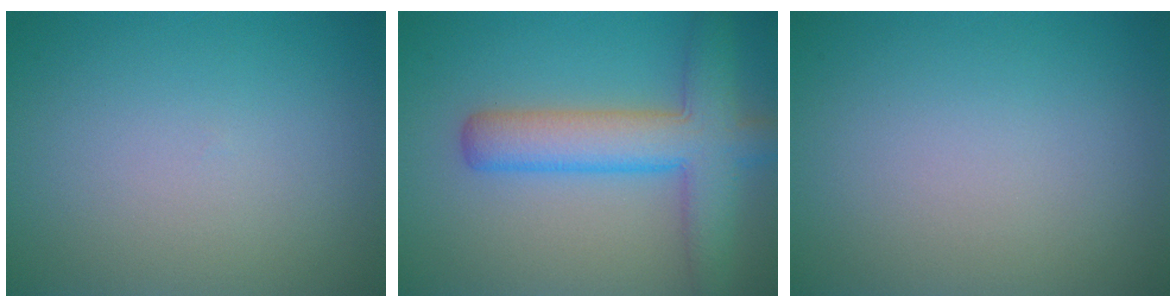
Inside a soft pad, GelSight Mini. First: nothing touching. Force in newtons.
{"total": 6.8, "press": 6.8, "slide": 0.4}
{"total": 0.0}